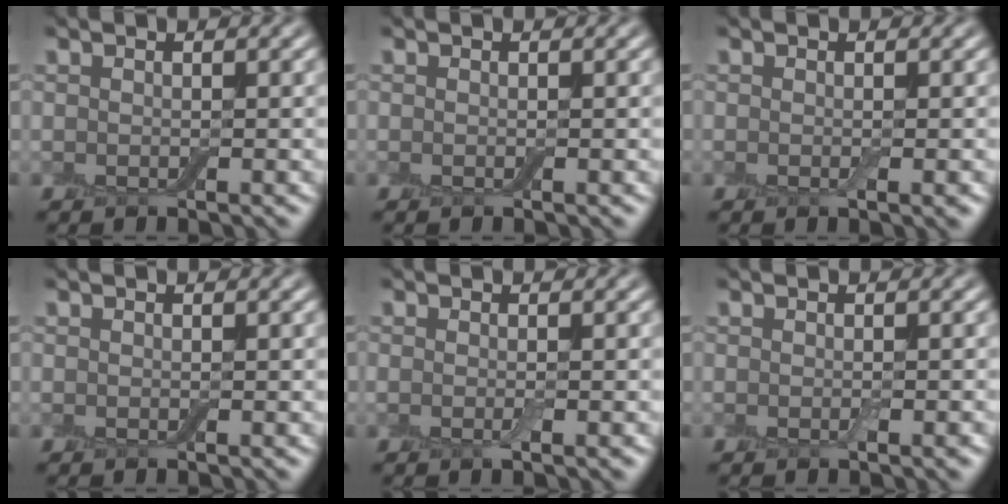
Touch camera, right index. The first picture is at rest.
{"total": 0.0}
{"total": 0.7, "force": [-0.1, 0.1, 0.7], "torque": [-0.012, -0.003, -0.002]}
{"total": 0.0}
{"total": 1.0, "force": [-0.2, 0.1, 0.9], "torque": [-0.018, -0.004, -0.005]}
{"total": 0.8, "force": [-0.4, 0.1, 0.7], "torque": [-0.012, -0.002, -0.006]}